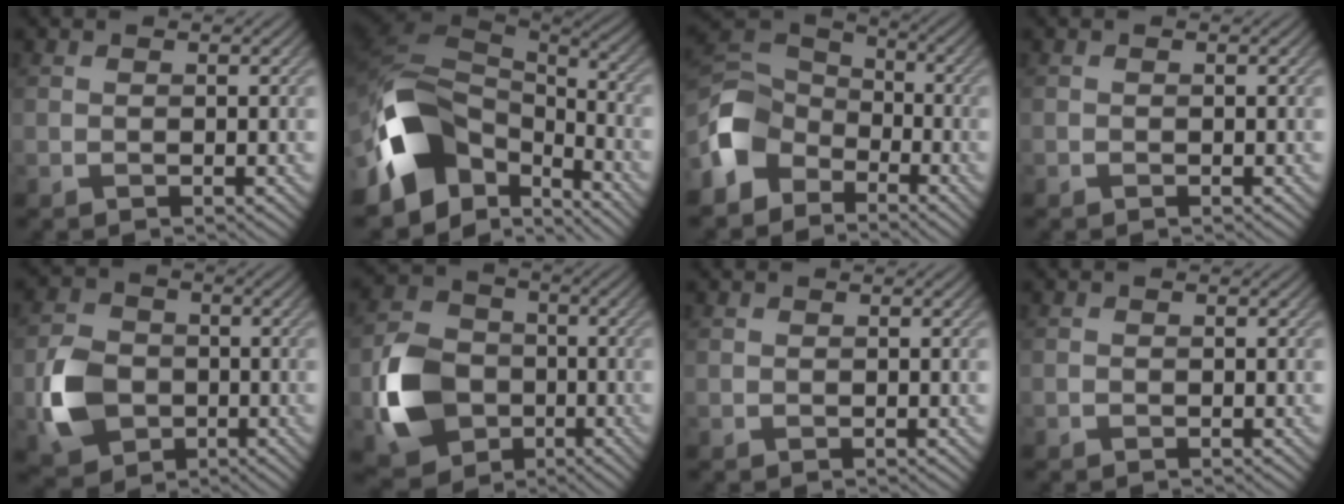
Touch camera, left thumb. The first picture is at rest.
{"total": 13.9, "force": [-6.3, 8.3, 9.2], "torque": [-0.205, -0.013, -0.115]}
{"total": 8.3, "force": [-4.5, 5.7, 4.0], "torque": [-0.097, 0.000, -0.115]}
{"total": 0.0}
{"total": 7.6, "force": [-2.1, 6.0, 4.2], "torque": [-0.100, -0.005, -0.054]}
{"total": 10.3, "force": [-3.1, 8.0, 5.7], "torque": [-0.133, -0.006, -0.073]}
{"total": 0.0}
{"total": 0.0}